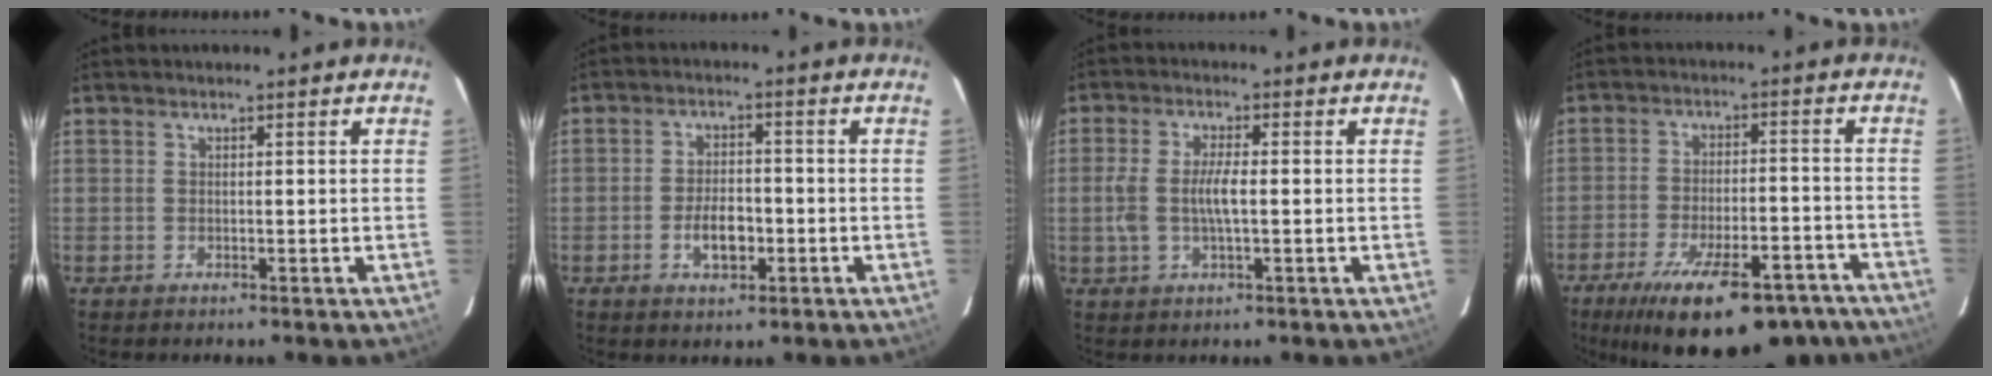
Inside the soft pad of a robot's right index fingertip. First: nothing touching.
{"total": 5.6, "force": [-2.0, 2.8, 4.3], "torque": [-0.088, 0.003, -0.031]}
{"total": 6.0, "force": [-0.5, 2.0, 5.7], "torque": [-0.117, 0.003, -0.008]}
{"total": 23.5, "force": [-17.7, 8.0, 13.3], "torque": [-0.223, -0.022, -0.243]}